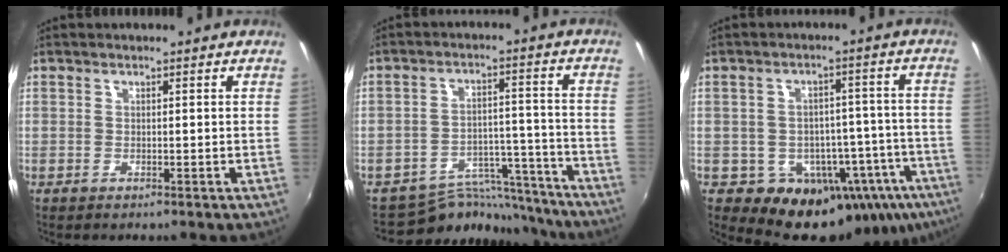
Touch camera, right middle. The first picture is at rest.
{"total": 13.0, "force": [-12.3, 4.0, 1.2], "torque": [-0.021, 0.035, -0.177]}
{"total": 17.2, "force": [-9.3, 12.0, 8.1], "torque": [-0.123, 0.012, -0.096]}